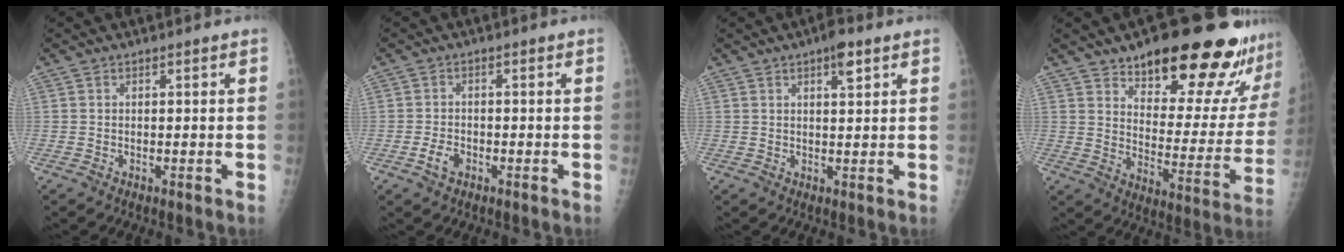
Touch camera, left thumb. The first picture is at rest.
{"total": 2.7, "force": [-1.4, 1.8, 1.6], "torque": [-0.027, 0.007, -0.024]}
{"total": 3.9, "force": [2.2, 1.2, 2.9], "torque": [-0.035, -0.007, 0.030]}
{"total": 23.8, "force": [17.8, 7.4, 14.0], "torque": [-0.141, -0.098, 0.240]}